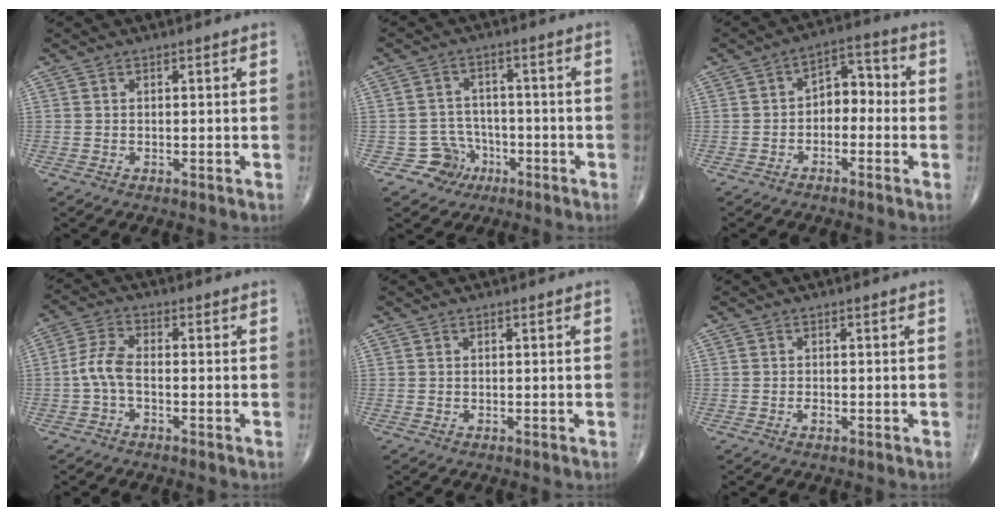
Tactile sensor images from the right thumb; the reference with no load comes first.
{"total": 5.5, "force": [-2.7, 4.8, 0.2], "torque": [0.038, 0.020, -0.045]}
{"total": 6.4, "force": [-1.2, 4.4, 4.5], "torque": [-0.040, 0.038, -0.034]}
{"total": 5.0, "force": [-1.2, 2.4, 4.2], "torque": [-0.094, 0.017, -0.033]}
{"total": 0.0}
{"total": 1.0, "force": [-0.4, 0.6, 0.7], "torque": [-0.011, 0.001, -0.007]}